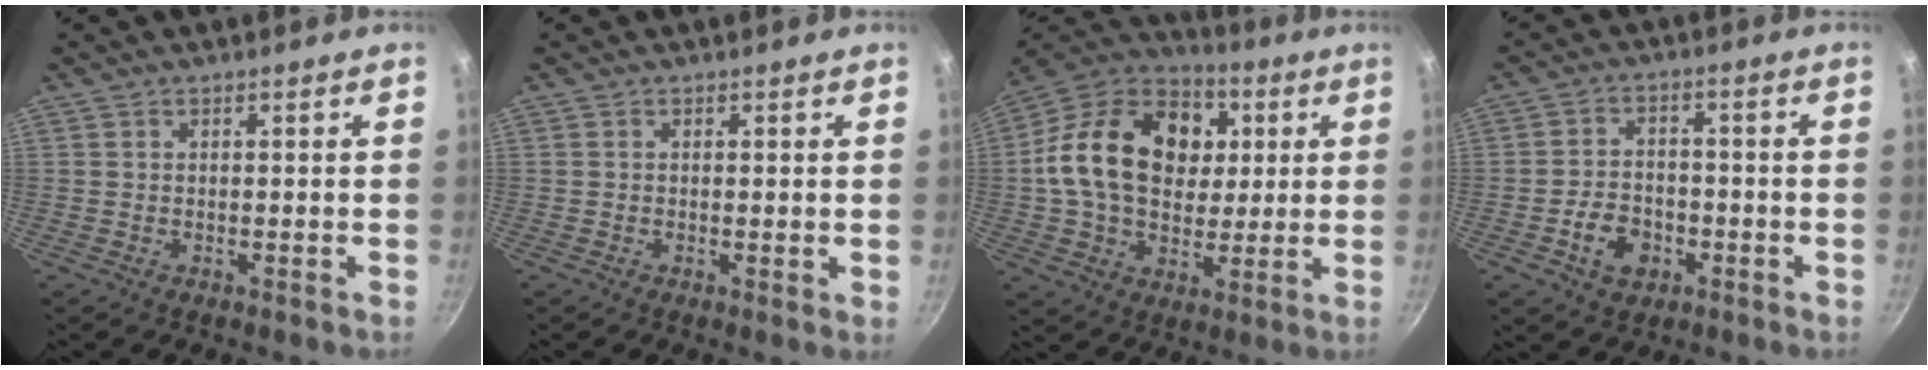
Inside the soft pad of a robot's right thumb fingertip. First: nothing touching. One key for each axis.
{"total": 0.6, "fx": 0.3, "fy": 0.2, "fz": 0.5, "tx": -0.007, "ty": -0.004, "tz": -0.001}
{"total": 22.3, "fx": 3.6, "fy": 16.4, "fz": 14.7, "tx": -0.222, "ty": 0.019, "tz": 0.049}
{"total": 6.9, "fx": -2.8, "fy": 4.9, "fz": 3.9, "tx": -0.054, "ty": 0.023, "tz": -0.050}